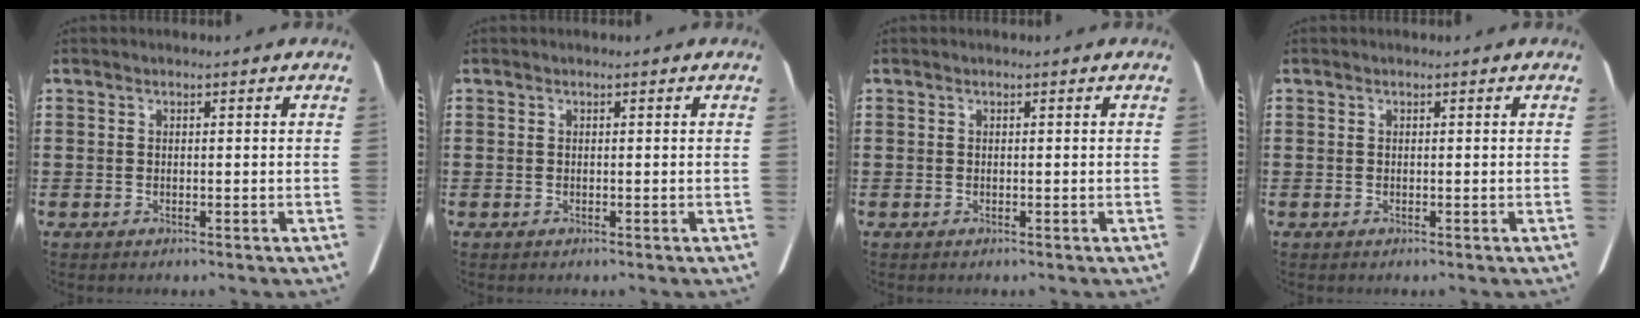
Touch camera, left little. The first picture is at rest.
{"total": 0.0}
{"total": 0.0}
{"total": 0.0}